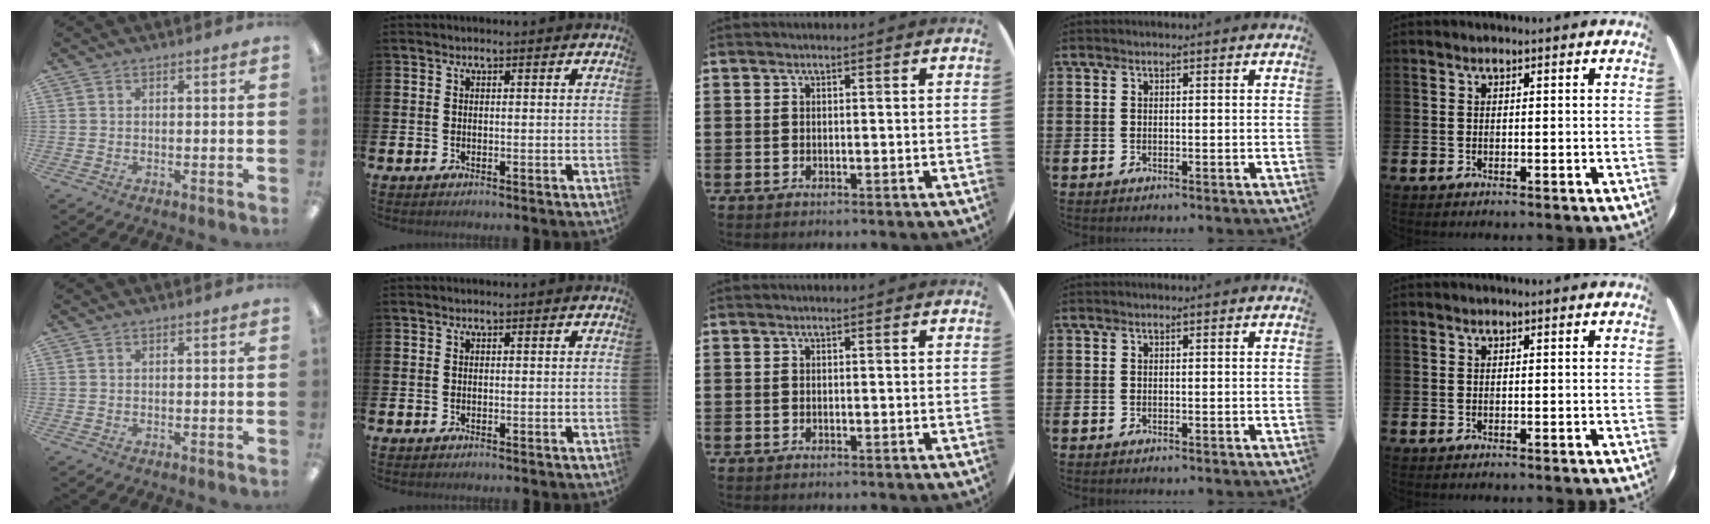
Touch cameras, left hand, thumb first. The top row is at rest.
{}